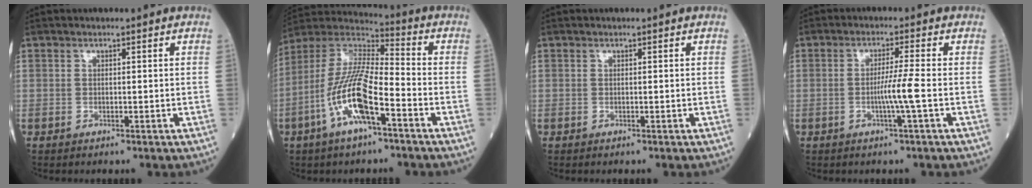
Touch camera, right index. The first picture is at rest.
{"total": 13.7, "force": [-5.3, 3.1, 12.3], "torque": [-0.256, 0.004, -0.105]}
{"total": 0.0}
{"total": 4.0, "force": [-1.0, -1.2, 3.7], "torque": [-0.070, -0.004, -0.019]}